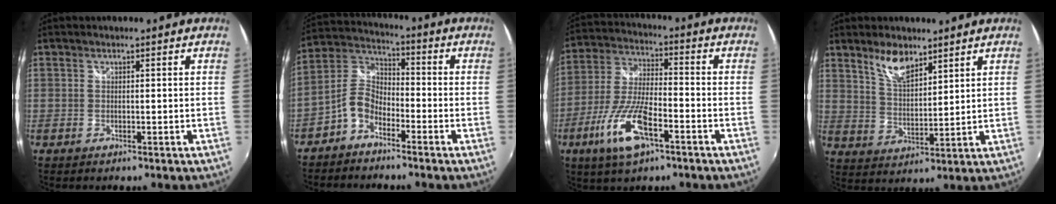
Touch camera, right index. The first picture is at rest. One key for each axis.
{"total": 6.9, "fx": -4.3, "fy": 3.8, "fz": 3.7, "tx": -0.087, "ty": 0.022, "tz": -0.091}
{"total": 13.4, "fx": -6.7, "fy": 4.1, "fz": 10.9, "tx": -0.236, "ty": -0.014, "tz": -0.128}
{"total": 7.2, "fx": 5.2, "fy": 2.8, "fz": 4.2, "tx": -0.074, "ty": 0.004, "tz": 0.101}